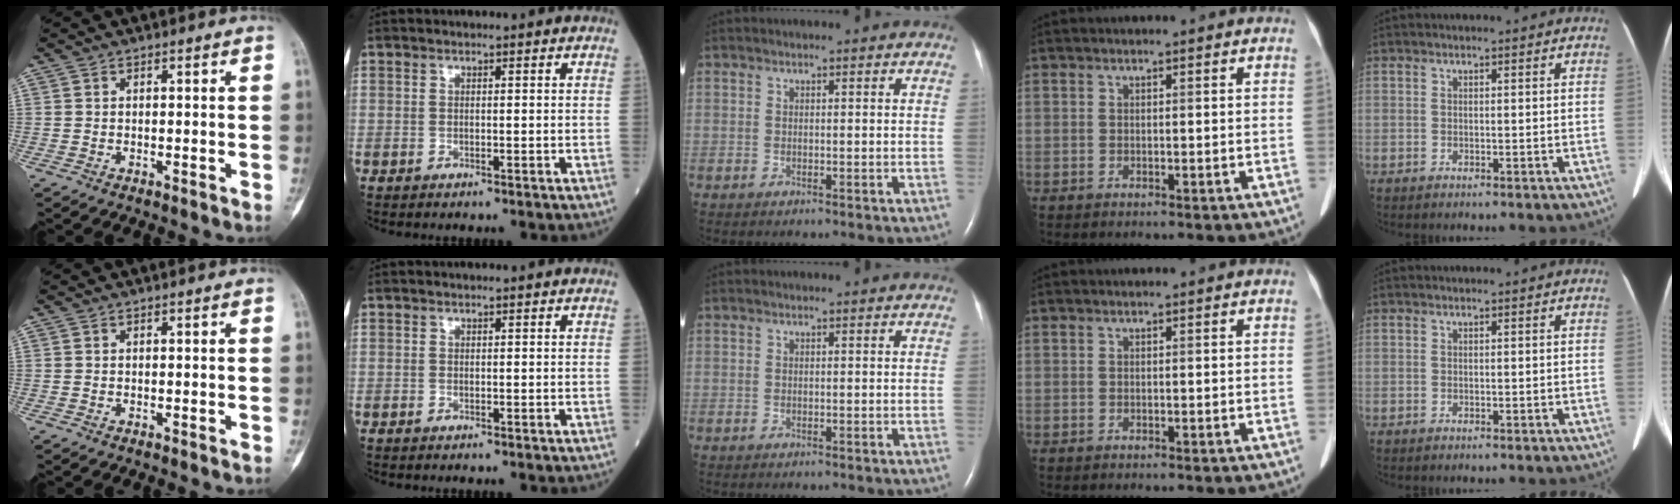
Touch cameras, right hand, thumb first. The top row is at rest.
{}